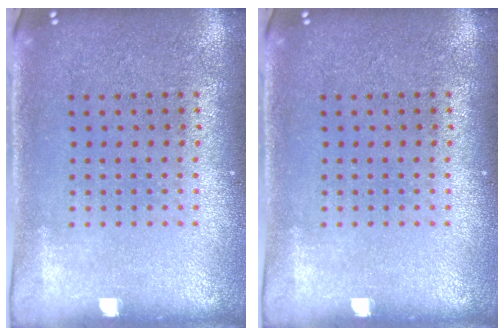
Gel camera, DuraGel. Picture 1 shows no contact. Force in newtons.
{"total": 0.0}